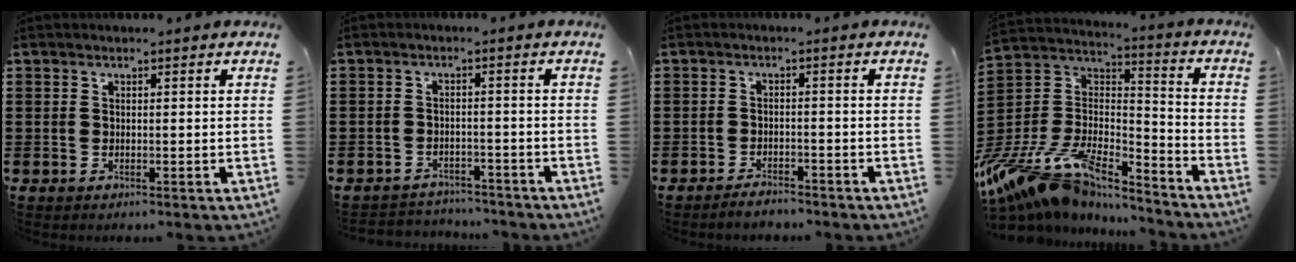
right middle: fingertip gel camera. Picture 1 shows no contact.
{"total": 2.6, "force": [-2.5, 0.5, -0.2], "torque": [-0.005, 0.000, -0.055]}
{"total": 2.2, "force": [-2.1, 0.3, 0.5], "torque": [-0.013, 0.001, -0.042]}
{"total": 14.3, "force": [-11.5, 4.6, 7.1], "torque": [-0.168, 0.016, -0.215]}